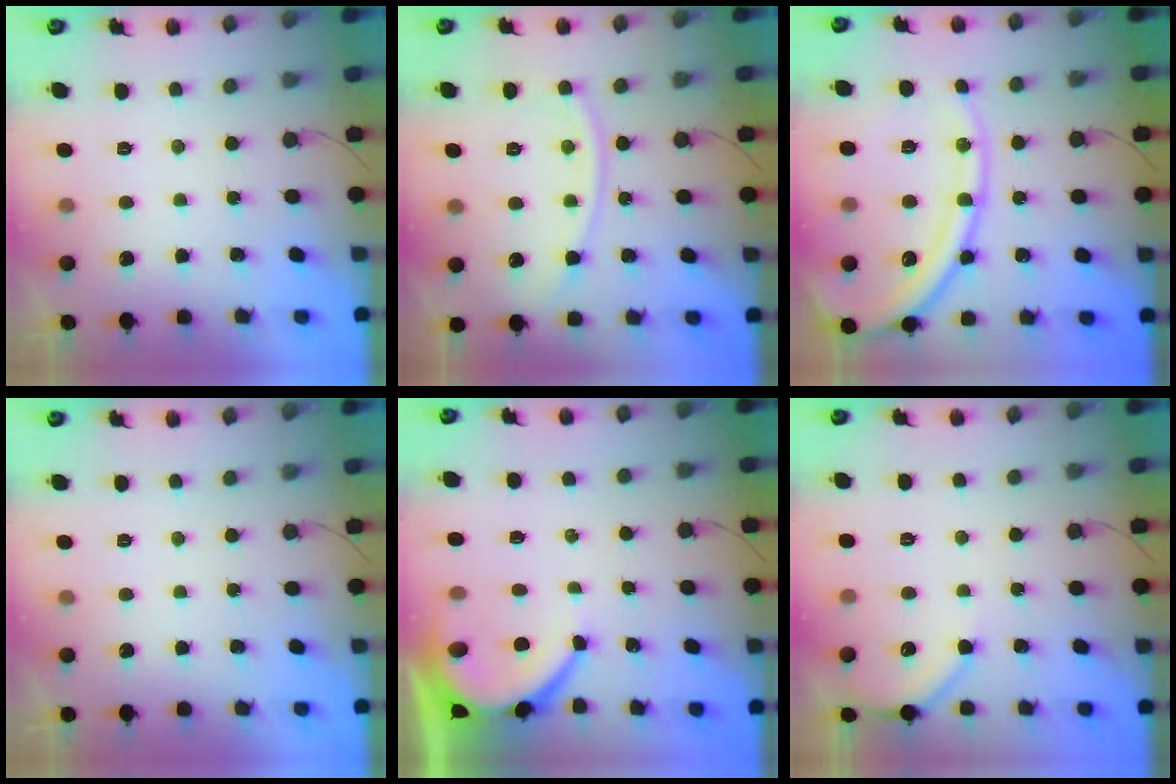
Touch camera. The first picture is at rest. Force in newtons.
{"total": 10.3, "press": 10.2, "slide": 1.3}
{"total": 16.0, "press": 15.8, "slide": 2.1}
{"total": 0.0}
{"total": 5.3, "press": 5.3, "slide": 0.5}
{"total": 5.9, "press": 5.8, "slide": 0.9}